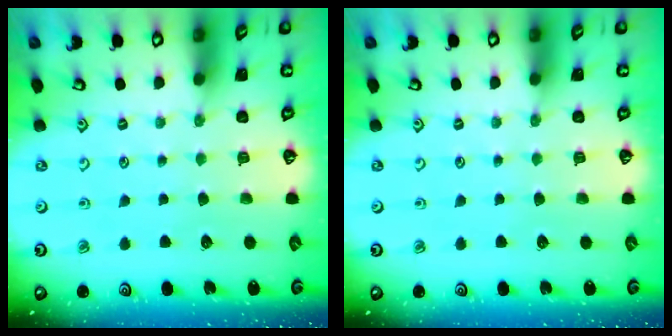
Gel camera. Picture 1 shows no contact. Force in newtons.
{"total": 0.0}